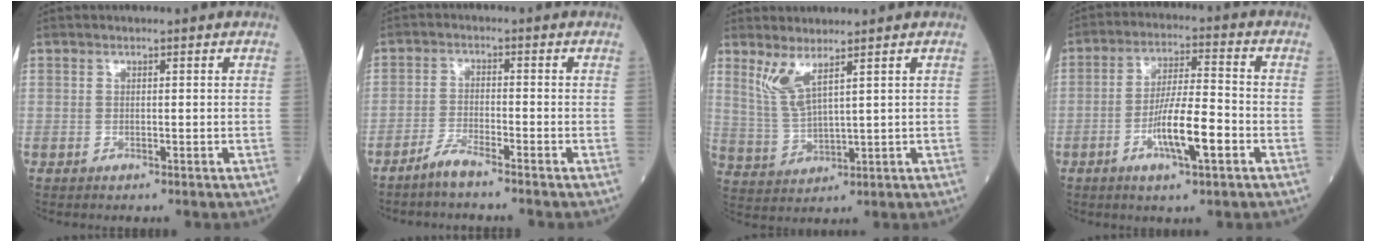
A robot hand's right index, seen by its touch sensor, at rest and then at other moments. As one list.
[{"total": 3.2, "force": [-2.9, -0.2, 1.5], "torque": [-0.039, -0.007, -0.060]}, {"total": 5.1, "force": [3.3, 0.4, 3.9], "torque": [-0.094, -0.009, 0.080]}, {"total": 9.2, "force": [-3.4, 1.2, 8.5], "torque": [-0.157, 0.000, -0.058]}]